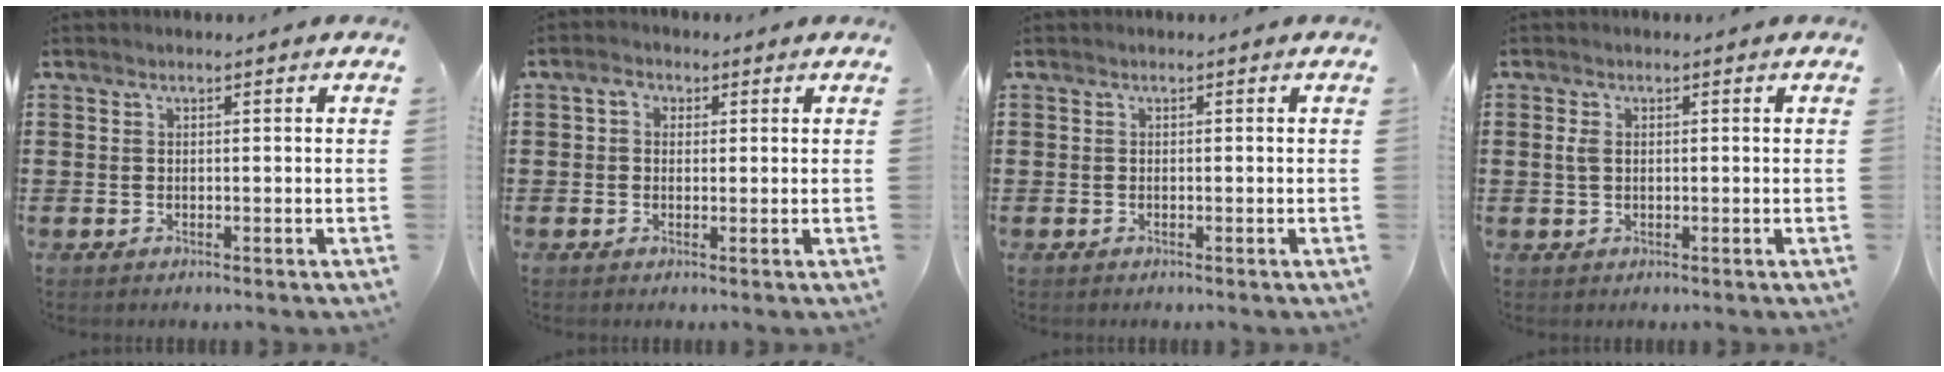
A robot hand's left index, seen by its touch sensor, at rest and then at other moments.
{"total": 2.1, "force": [0.6, 1.8, 0.9], "torque": [-0.025, 0.010, 0.007]}
{"total": 0.0}
{"total": 1.9, "force": [0.3, 1.1, 1.5], "torque": [-0.040, 0.004, 0.002]}